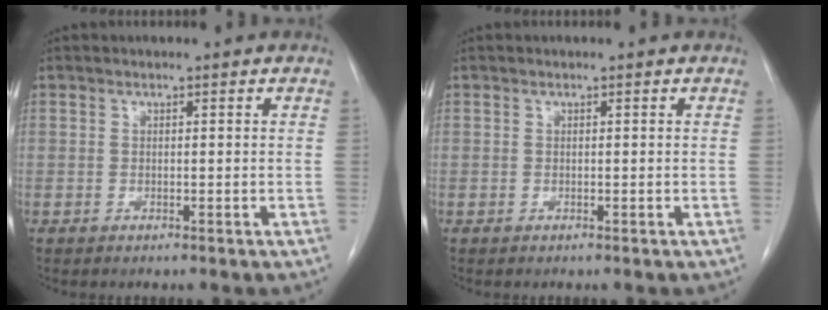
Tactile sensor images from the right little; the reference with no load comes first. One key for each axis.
{"total": 0.0}